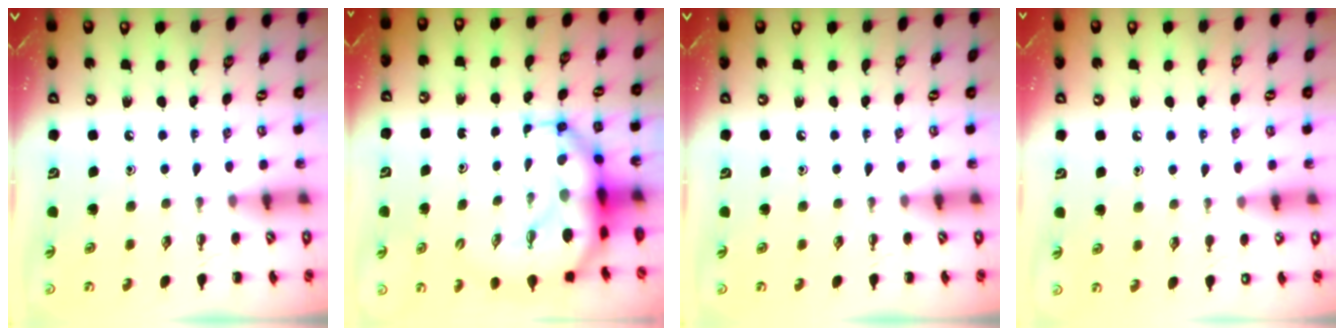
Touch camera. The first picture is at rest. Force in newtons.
{"total": 11.4, "press": 11.0, "slide": 3.1}
{"total": 0.0}
{"total": 7.2, "press": 6.8, "slide": 2.1}